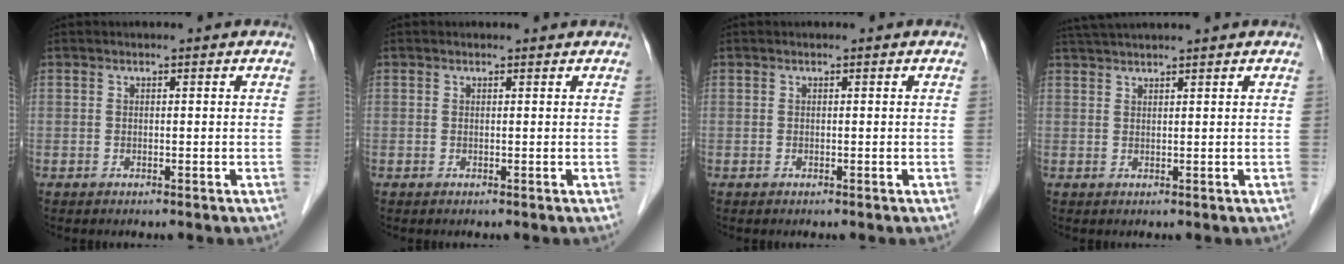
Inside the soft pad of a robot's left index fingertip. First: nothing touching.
{"total": 0.0}
{"total": 0.0}
{"total": 5.4, "force": [4.8, -0.9, 2.4], "torque": [-0.036, 0.035, 0.083]}